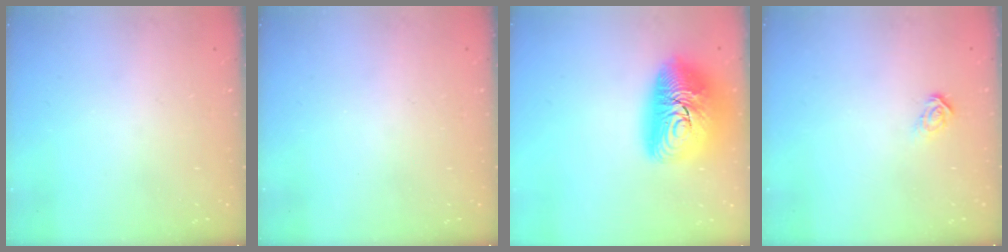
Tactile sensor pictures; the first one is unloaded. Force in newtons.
{"total": 0.0}
{"total": 20.4, "press": 20.4, "slide": 1.6}
{"total": 5.0, "press": 5.0, "slide": 0.2}